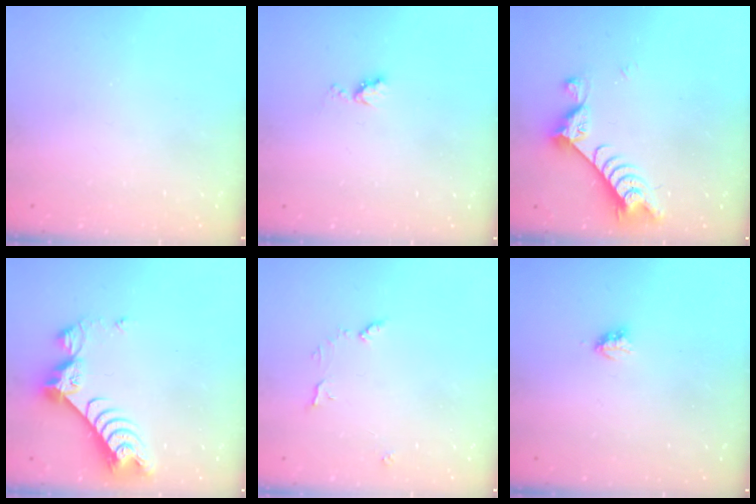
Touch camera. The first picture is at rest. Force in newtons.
{"total": 5.1, "press": 5.1, "slide": 0.5}
{"total": 7.2, "press": 7.2, "slide": 1.0}
{"total": 9.7, "press": 9.7, "slide": 0.8}
{"total": 6.8, "press": 6.8, "slide": 0.4}
{"total": 2.9, "press": 2.9, "slide": 0.5}